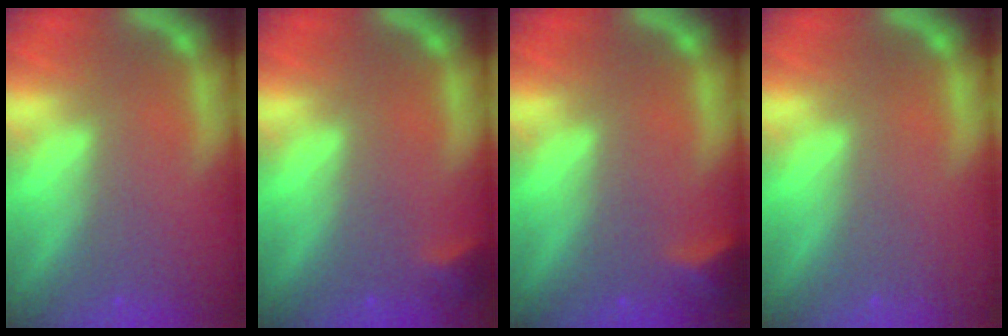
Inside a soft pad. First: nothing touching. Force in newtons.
{"total": 1.4}
{"total": 2.4}
{"total": 0.0}